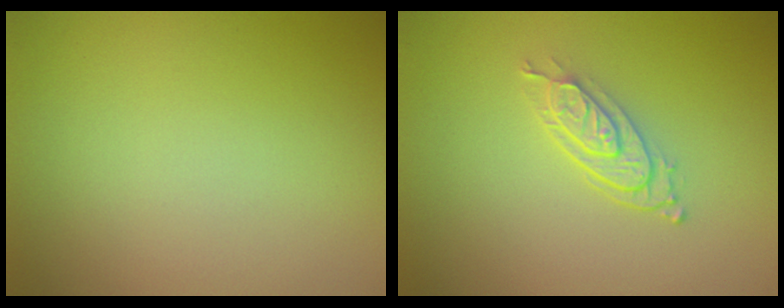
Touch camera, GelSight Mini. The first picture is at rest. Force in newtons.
{"total": 2.7, "press": 2.1, "slide": 1.6}